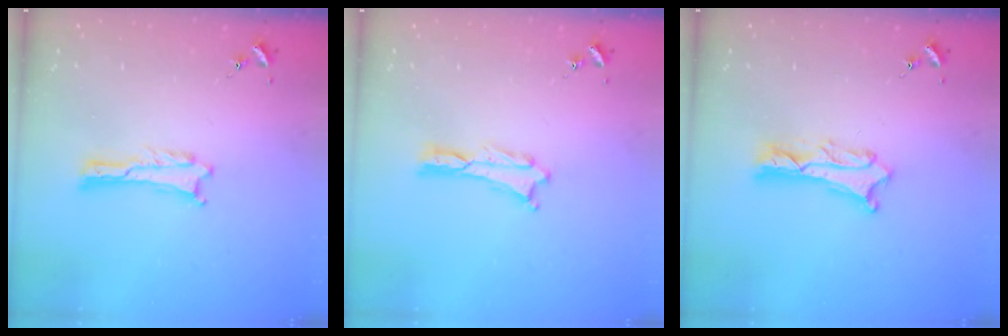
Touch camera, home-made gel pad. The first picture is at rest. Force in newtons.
{"total": 0.0}
{"total": 2.6, "press": 2.6, "slide": 0.3}